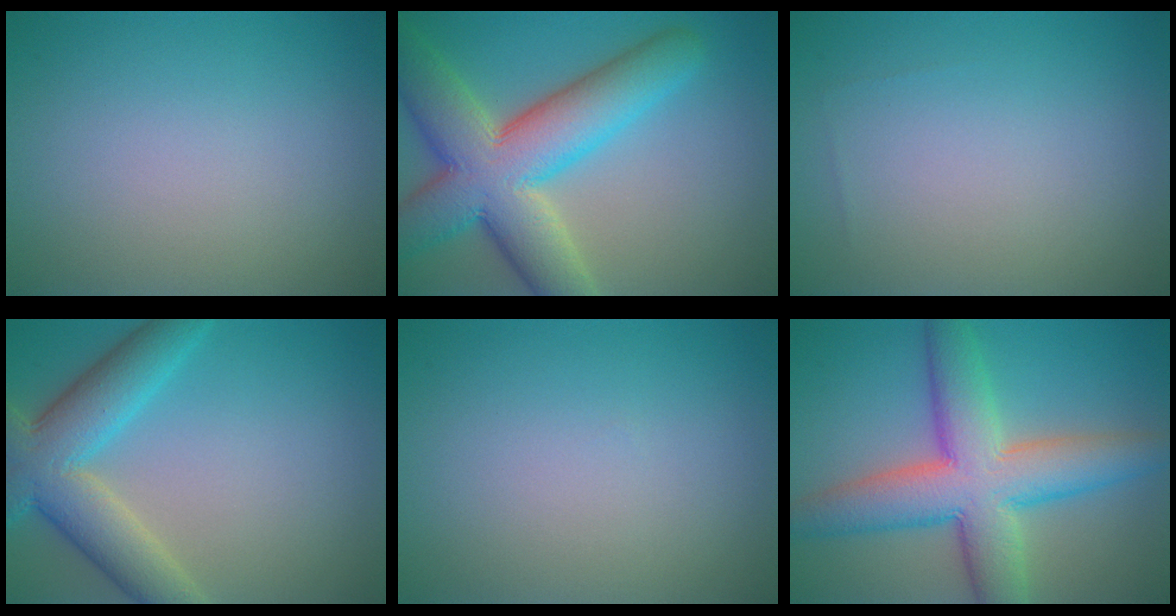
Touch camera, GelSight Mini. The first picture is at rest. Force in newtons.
{"total": 11.5, "press": 11.5, "slide": 0.8}
{"total": 0.0}
{"total": 7.5, "press": 7.5, "slide": 0.4}
{"total": 0.0}
{"total": 9.5, "press": 9.5, "slide": 0.4}